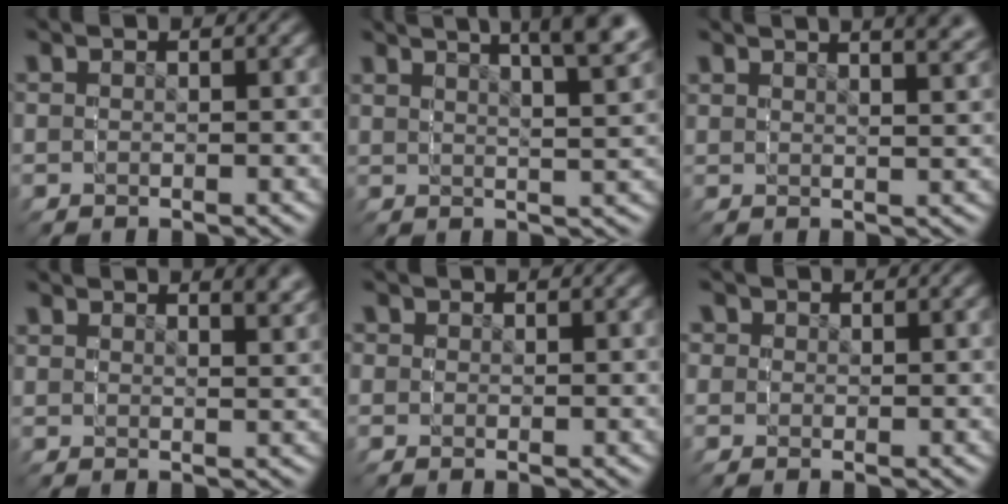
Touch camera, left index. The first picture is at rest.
{"total": 4.1, "force": [3.6, -0.6, 1.9], "torque": [-0.017, 0.023, 0.050]}
{"total": 2.4, "force": [2.4, 0.0, 0.5], "torque": [0.003, 0.014, 0.036]}
{"total": 1.8, "force": [1.6, -0.1, -0.7], "torque": [0.020, 0.006, 0.024]}
{"total": 2.1, "force": [0.3, 2.1, -0.1], "torque": [-0.001, -0.019, 0.007]}
{"total": 3.1, "force": [0.7, 3.0, -0.2], "torque": [-0.001, -0.023, 0.014]}